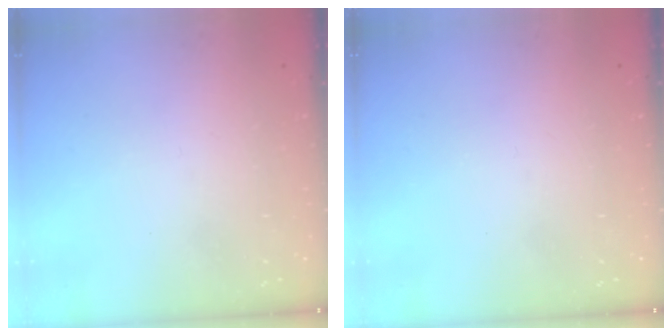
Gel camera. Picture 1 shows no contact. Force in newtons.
{"total": 0.0}